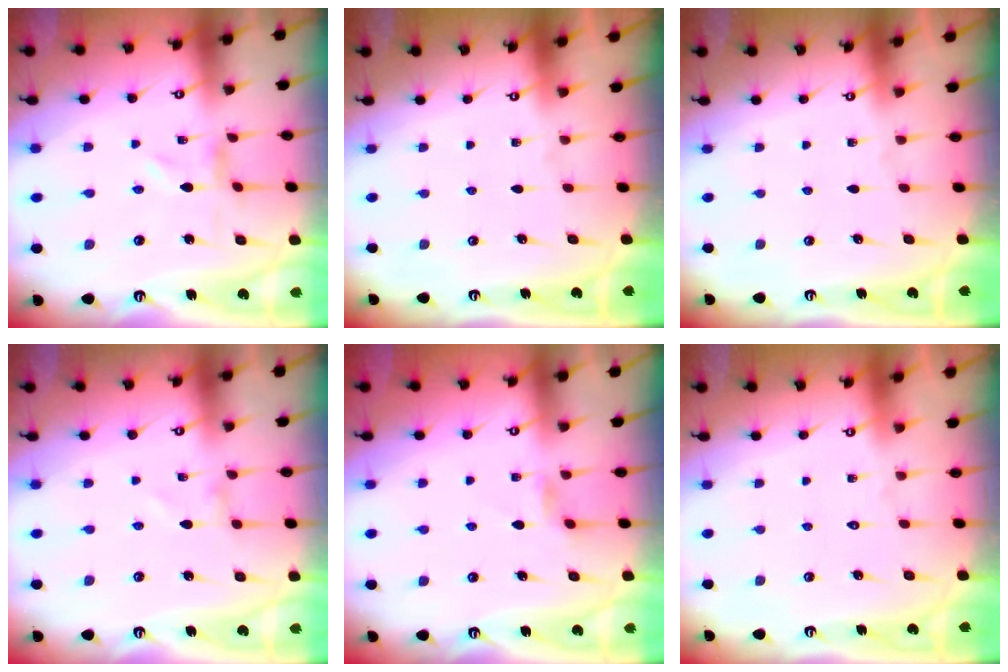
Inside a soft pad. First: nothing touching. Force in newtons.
{"total": 0.0}
{"total": 0.0}
{"total": 1.2, "press": 1.2, "slide": 0.0}
{"total": 2.8, "press": 2.7, "slide": 0.5}
{"total": 1.5, "press": 1.5, "slide": 0.1}